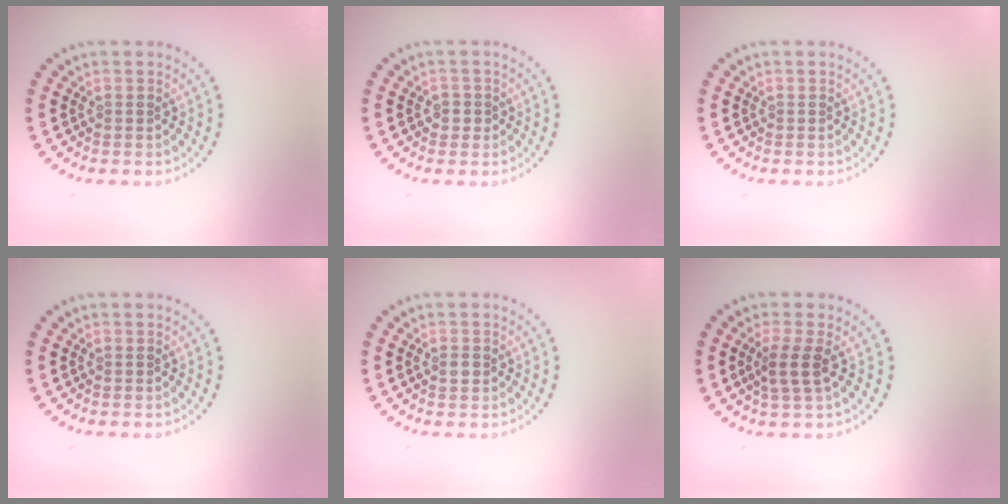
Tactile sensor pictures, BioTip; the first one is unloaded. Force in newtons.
{"total": 1.1, "press": 1.0, "slide": 0.5}
{"total": 0.0}
{"total": 0.0}
{"total": 1.2, "press": 1.2, "slide": 0.2}
{"total": 2.4, "press": 1.9, "slide": 1.4}